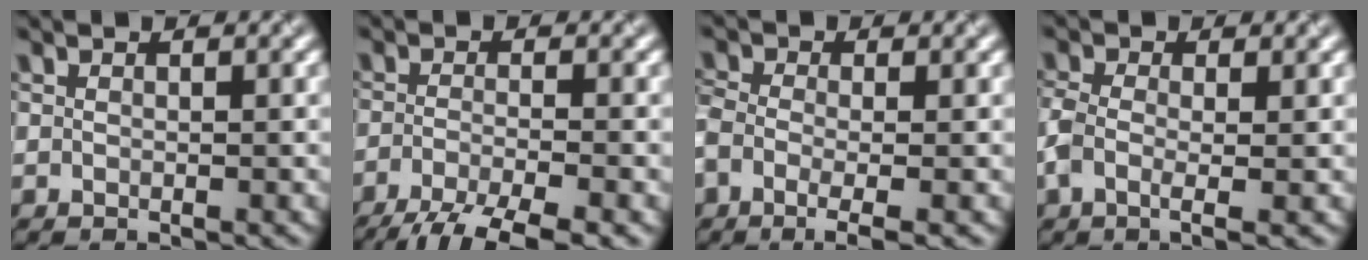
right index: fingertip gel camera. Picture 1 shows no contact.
{"total": 7.3, "force": [-5.1, 1.6, 4.9], "torque": [-0.076, -0.013, -0.096]}
{"total": 3.8, "force": [-1.7, 1.5, 3.1], "torque": [-0.068, -0.004, -0.041]}
{"total": 3.5, "force": [-0.6, 1.5, 3.1], "torque": [-0.072, -0.004, -0.018]}